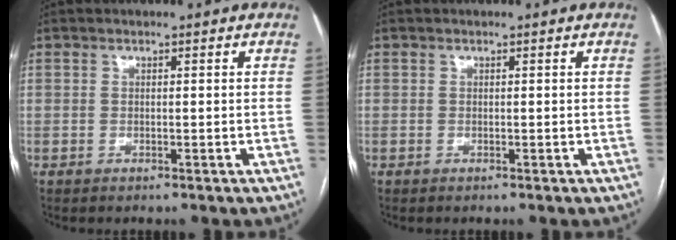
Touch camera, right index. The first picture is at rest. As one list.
[{"total": 0.0}]